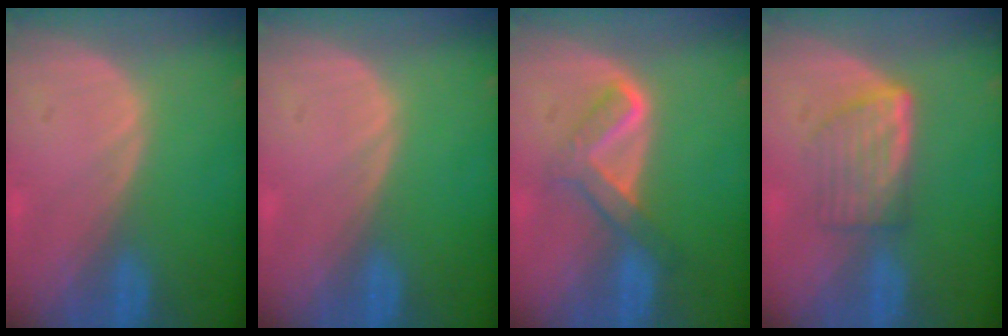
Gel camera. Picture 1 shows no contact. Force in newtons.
{"total": 0.0}
{"total": 5.1, "press": 5.1, "slide": 0.6}
{"total": 5.8, "press": 5.2, "slide": 2.5}